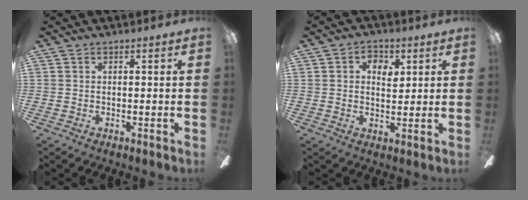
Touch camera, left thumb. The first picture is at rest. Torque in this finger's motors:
{"motor_torque": [-0.02, -0.05, -0.45, 0.14, 0.01]}